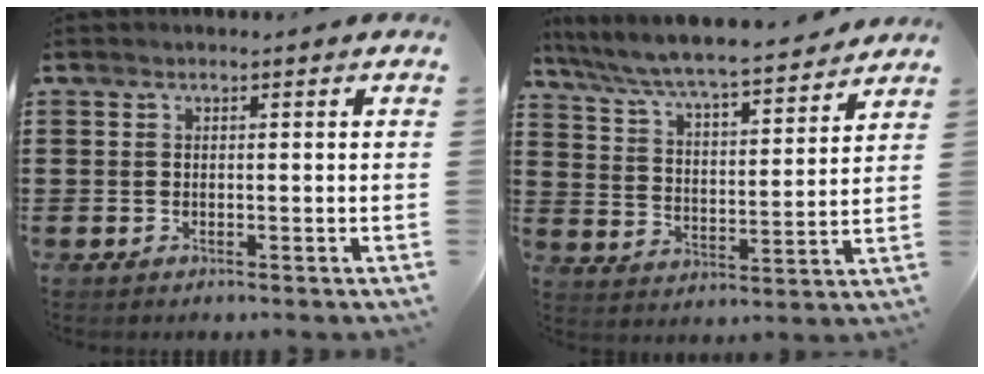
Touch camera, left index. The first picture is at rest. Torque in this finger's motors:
{"motor_torque": [0.71, -1.23, 0.89, 0.21]}